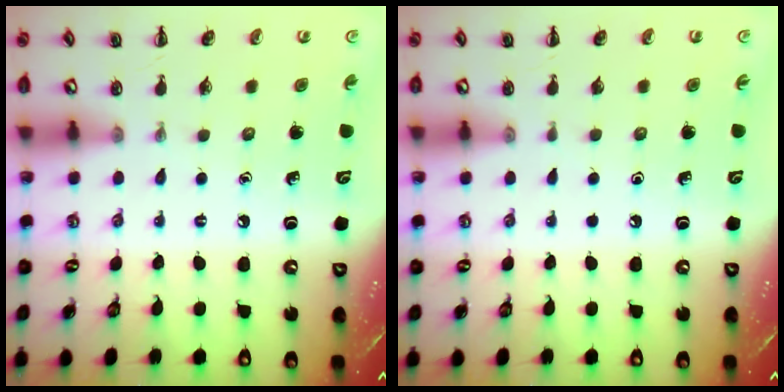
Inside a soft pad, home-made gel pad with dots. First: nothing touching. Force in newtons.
{"total": 0.0}